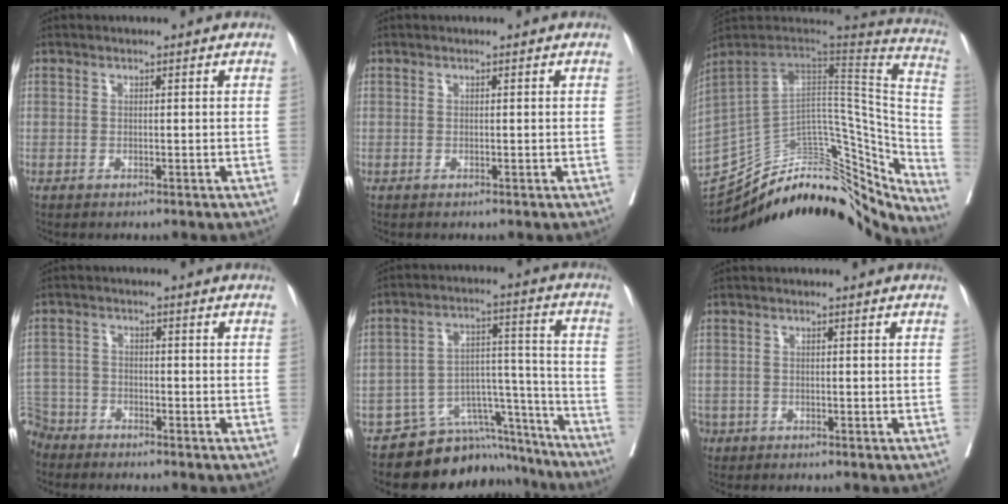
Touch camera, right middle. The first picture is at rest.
{"total": 0.0}
{"total": 31.9, "force": [-25.4, 12.8, 14.5], "torque": [-0.189, 0.012, -0.335]}
{"total": 7.4, "force": [-6.6, 3.4, 0.6], "torque": [-0.017, 0.003, -0.130]}
{"total": 9.7, "force": [-9.2, 3.2, 0.1], "torque": [0.032, 0.067, -0.138]}
{"total": 4.0, "force": [-2.6, 2.9, 0.7], "torque": [-0.021, 0.003, -0.049]}